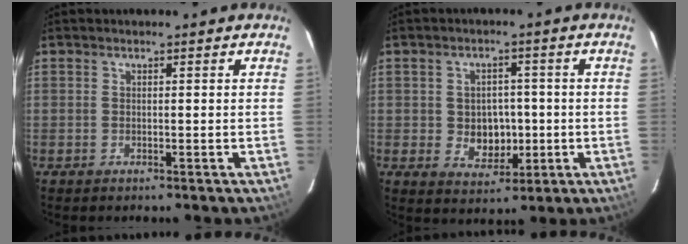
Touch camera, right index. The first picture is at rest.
{"total": 6.3, "force": [-0.8, 5.3, 3.4], "torque": [-0.067, 0.006, 0.005]}